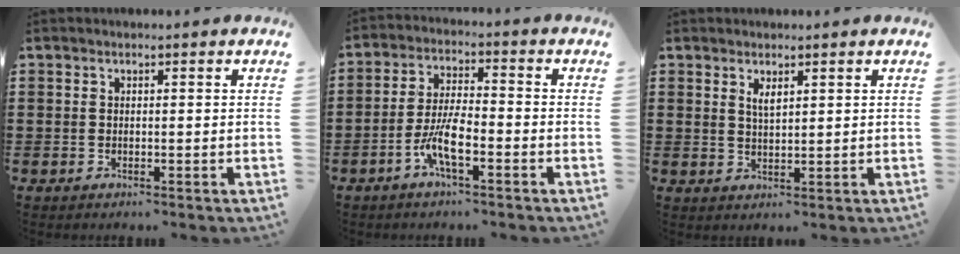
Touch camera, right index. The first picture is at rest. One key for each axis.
{"total": 6.7, "fx": -3.2, "fy": 1.6, "fz": 5.7, "tx": -0.136, "ty": -0.014, "tz": -0.065}
{"total": 1.9, "fx": 1.2, "fy": 0.6, "fz": 1.3, "tx": -0.027, "ty": 0.003, "tz": 0.021}